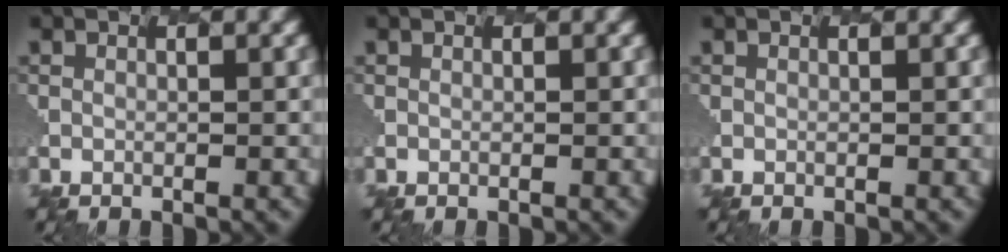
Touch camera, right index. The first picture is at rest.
{"total": 0.0}
{"total": 0.0}